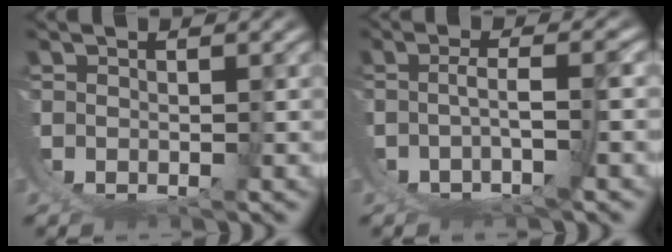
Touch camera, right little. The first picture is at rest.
{"total": 3.5, "force": [-1.7, -0.8, 2.9], "torque": [-0.035, -0.008, -0.020]}